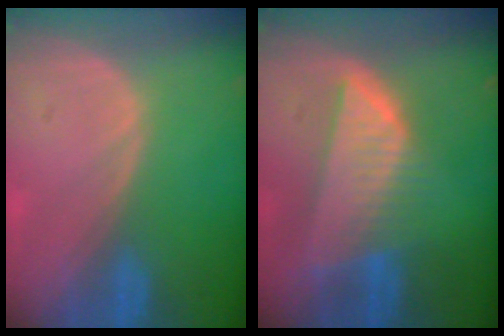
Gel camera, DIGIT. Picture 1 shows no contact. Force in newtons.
{"total": 8.3, "press": 7.3, "slide": 4.0}